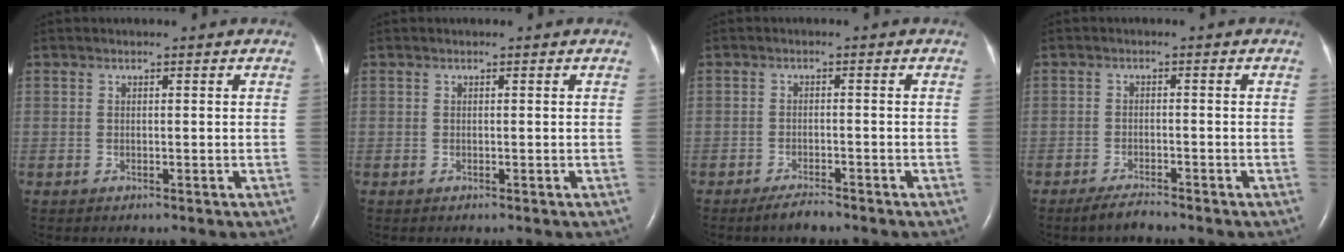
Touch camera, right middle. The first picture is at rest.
{"total": 0.0}
{"total": 2.7, "force": [-2.3, 0.4, 1.4], "torque": [-0.034, -0.005, -0.040]}
{"total": 2.8, "force": [-2.4, 0.2, 1.3], "torque": [-0.034, -0.008, -0.044]}